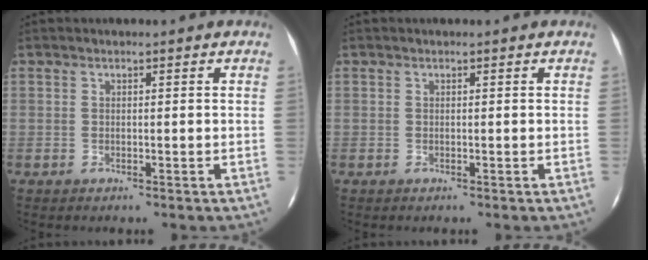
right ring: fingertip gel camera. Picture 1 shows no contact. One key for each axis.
{"total": 0.0}